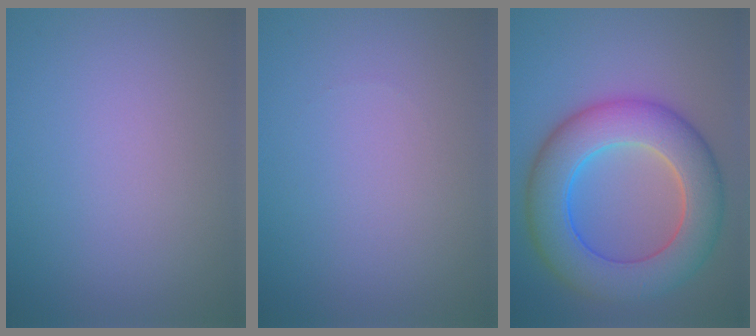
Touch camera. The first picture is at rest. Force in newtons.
{"total": 0.0}
{"total": 10.0, "press": 9.9, "slide": 0.2}